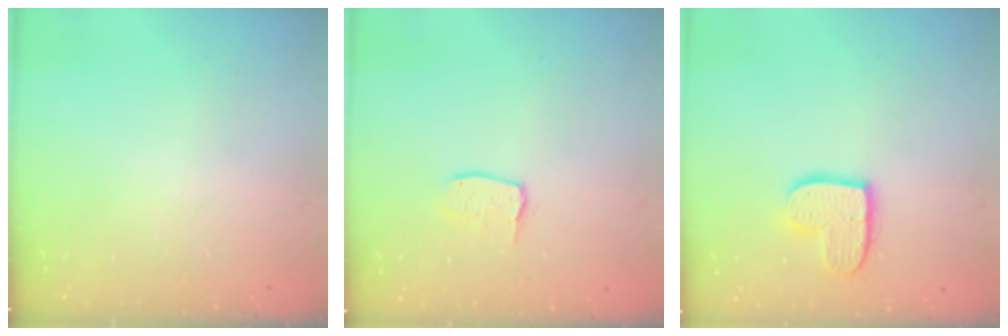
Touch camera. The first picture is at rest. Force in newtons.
{"total": 3.0, "press": 3.0, "slide": 0.2}
{"total": 12.2, "press": 12.1, "slide": 1.1}